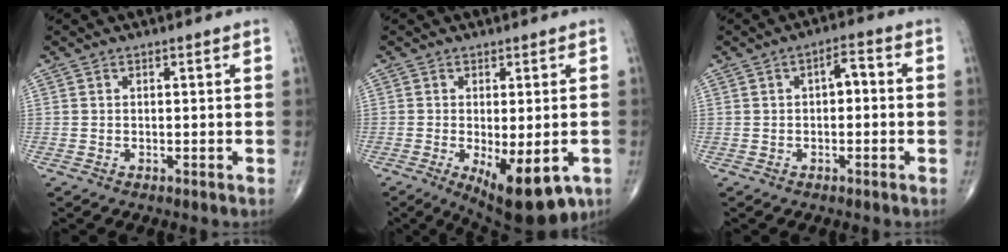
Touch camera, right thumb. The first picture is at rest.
{"total": 12.6, "force": [-4.7, 4.8, 10.6], "torque": [-0.143, -0.014, -0.054]}
{"total": 3.8, "force": [0.1, 1.9, 3.2], "torque": [-0.040, 0.014, -0.007]}